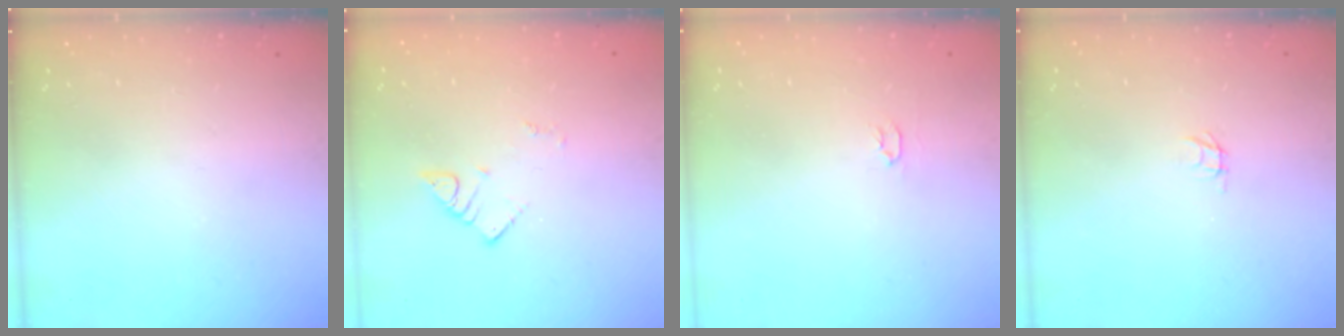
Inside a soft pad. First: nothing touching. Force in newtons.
{"total": 2.7, "press": 2.7, "slide": 0.4}
{"total": 2.0, "press": 2.0, "slide": 0.3}
{"total": 1.8, "press": 1.8, "slide": 0.1}